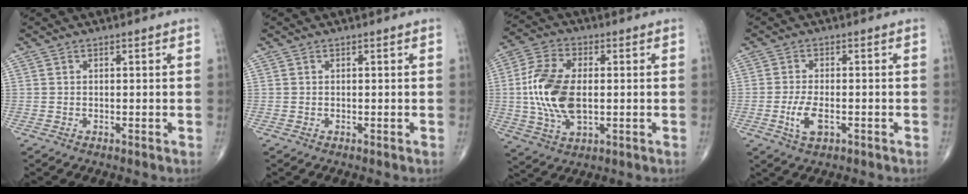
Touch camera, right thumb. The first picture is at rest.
{"total": 0.0}
{"total": 14.1, "force": [0.0, 7.7, 11.8], "torque": [-0.246, 0.004, -0.001]}
{"total": 5.0, "force": [-1.6, 2.3, 4.1], "torque": [-0.085, 0.002, -0.027]}